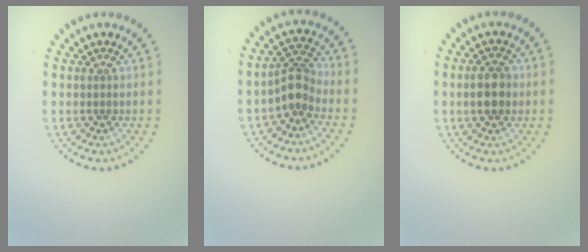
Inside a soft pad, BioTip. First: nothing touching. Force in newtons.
{"total": 2.8, "press": 2.1, "slide": 1.8}
{"total": 2.8, "press": 2.8, "slide": 0.1}